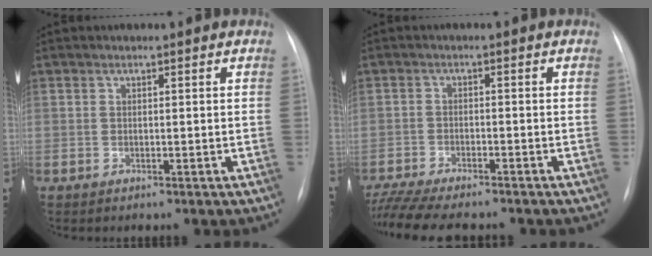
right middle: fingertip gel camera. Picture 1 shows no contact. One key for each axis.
{"total": 11.3, "fx": -9.9, "fy": 1.7, "fz": 5.1, "tx": -0.083, "ty": -0.014, "tz": -0.154}